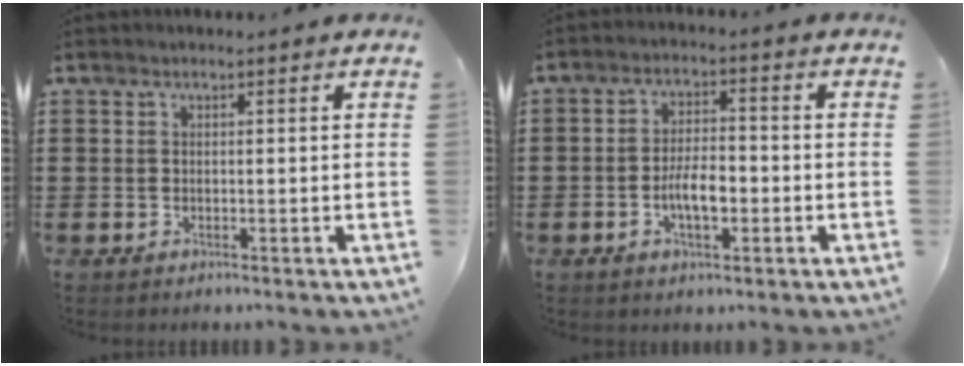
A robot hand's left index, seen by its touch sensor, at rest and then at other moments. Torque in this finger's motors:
{"motor_torque": [0.40, -0.03, 0.25, 0.10]}